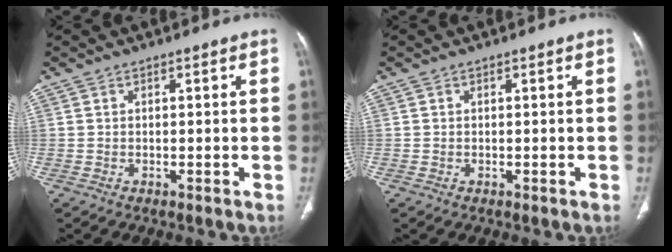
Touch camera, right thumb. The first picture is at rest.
{"total": 0.0}